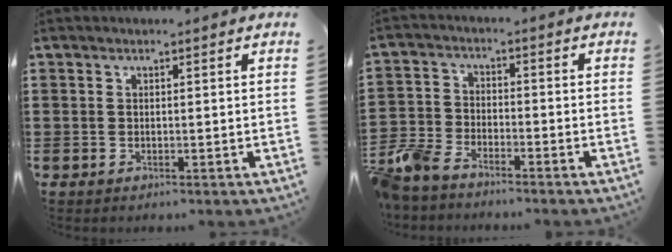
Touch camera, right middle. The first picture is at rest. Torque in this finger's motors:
{"motor_torque": [2.13, 0.01, 0.60, 0.21]}